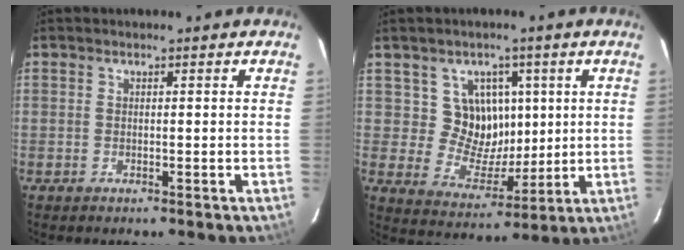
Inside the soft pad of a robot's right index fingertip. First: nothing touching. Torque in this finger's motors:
{"motor_torque": [0.12, 0.20, 0.04, 0.00]}